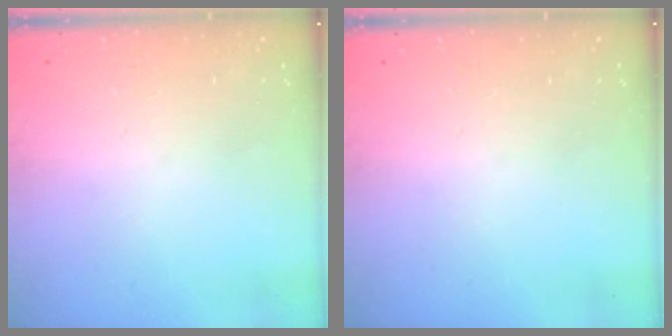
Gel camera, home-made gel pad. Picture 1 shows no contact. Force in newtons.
{"total": 0.0}